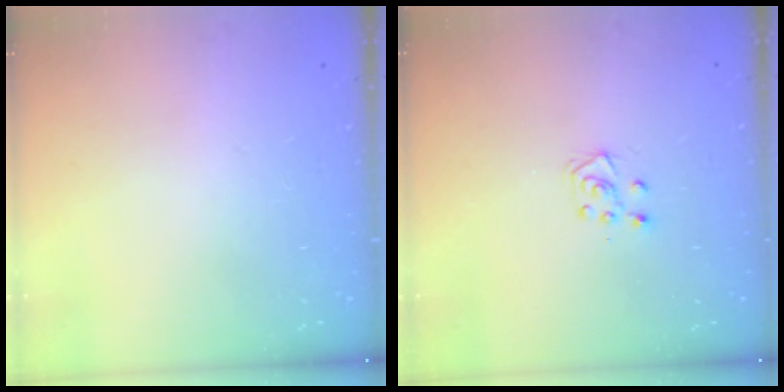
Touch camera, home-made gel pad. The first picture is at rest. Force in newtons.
{"total": 4.8, "press": 4.8, "slide": 0.5}